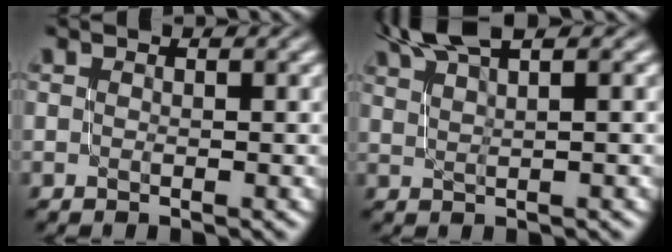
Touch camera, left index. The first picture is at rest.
{"total": 4.0, "force": [3.2, 0.6, 2.4], "torque": [-0.032, 0.012, 0.053]}